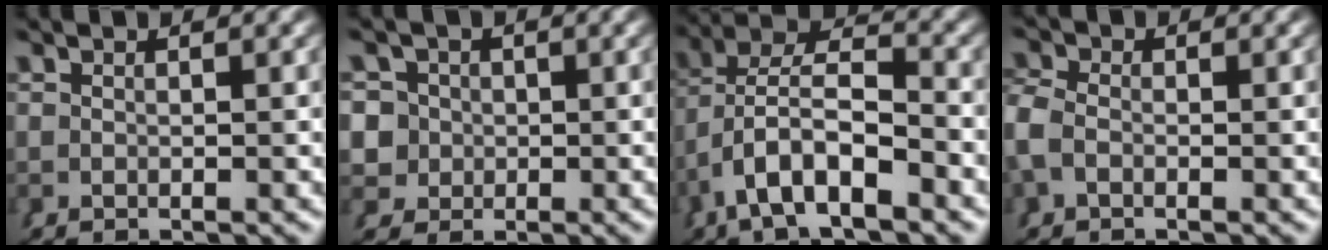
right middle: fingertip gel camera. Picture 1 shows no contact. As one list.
[{"total": 6.4, "force": [-0.2, 6.1, 2.0], "torque": [-0.053, -0.022, 0.002]}, {"total": 5.9, "force": [-0.2, 3.6, 4.6], "torque": [-0.099, -0.015, -0.002]}, {"total": 1.7, "force": [-0.5, 1.4, 0.8], "torque": [-0.032, -0.006, -0.011]}]